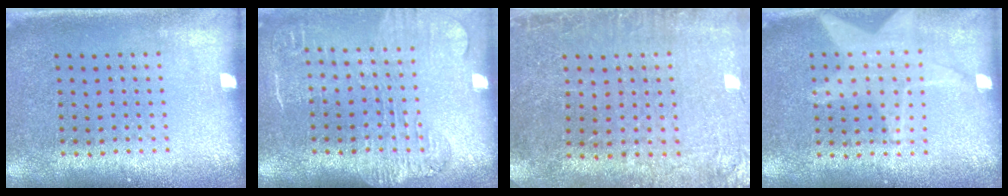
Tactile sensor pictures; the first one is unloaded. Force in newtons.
{"total": 1.8, "press": 1.5, "slide": 1.0}
{"total": 0.7, "press": 0.7, "slide": 0.2}
{"total": 1.4, "press": 1.3, "slide": 0.3}